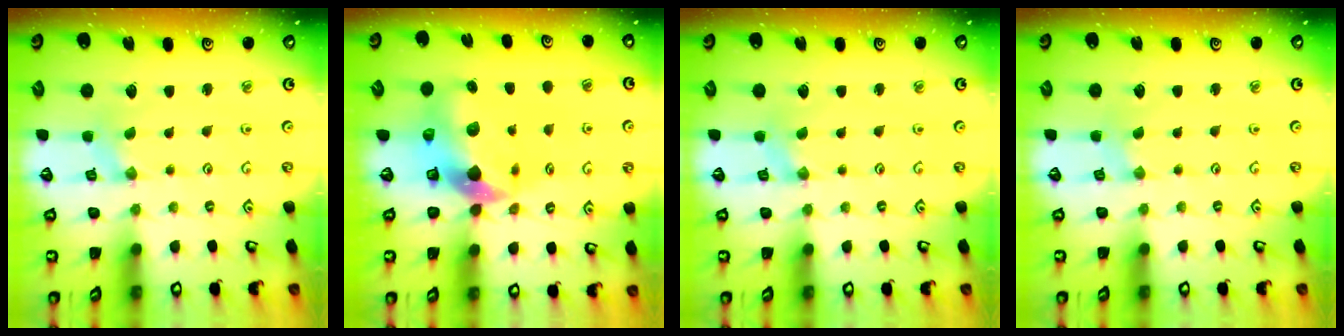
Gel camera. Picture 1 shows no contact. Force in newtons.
{"total": 12.6, "press": 12.5, "slide": 2.1}
{"total": 0.0}
{"total": 0.0}